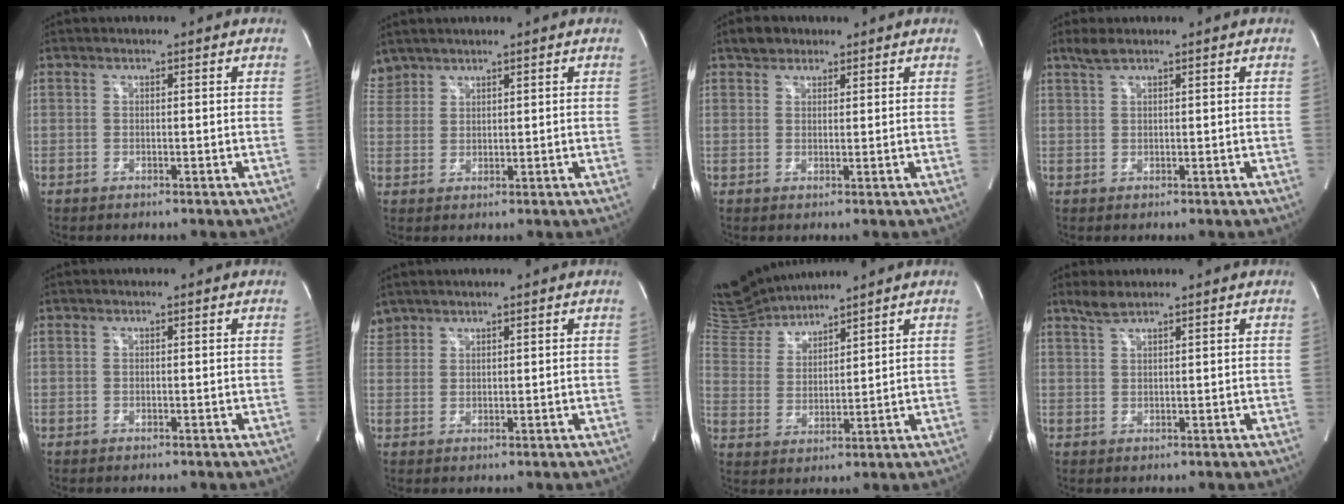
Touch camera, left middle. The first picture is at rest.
{"total": 3.3, "force": [3.0, 1.3, -0.2], "torque": [0.004, 0.015, 0.063]}
{"total": 2.7, "force": [2.0, 1.8, 0.7], "torque": [-0.014, 0.014, 0.032]}
{"total": 1.8, "force": [1.5, 0.1, 1.1], "torque": [-0.030, 0.010, 0.033]}
{"total": 0.0}
{"total": 2.5, "force": [2.2, 1.0, -0.3], "torque": [0.005, 0.013, 0.045]}
{"total": 8.5, "force": [8.4, 0.4, 0.5], "torque": [-0.029, 0.012, 0.182]}
{"total": 2.3, "force": [2.0, 0.1, 1.0], "torque": [-0.028, 0.007, 0.043]}